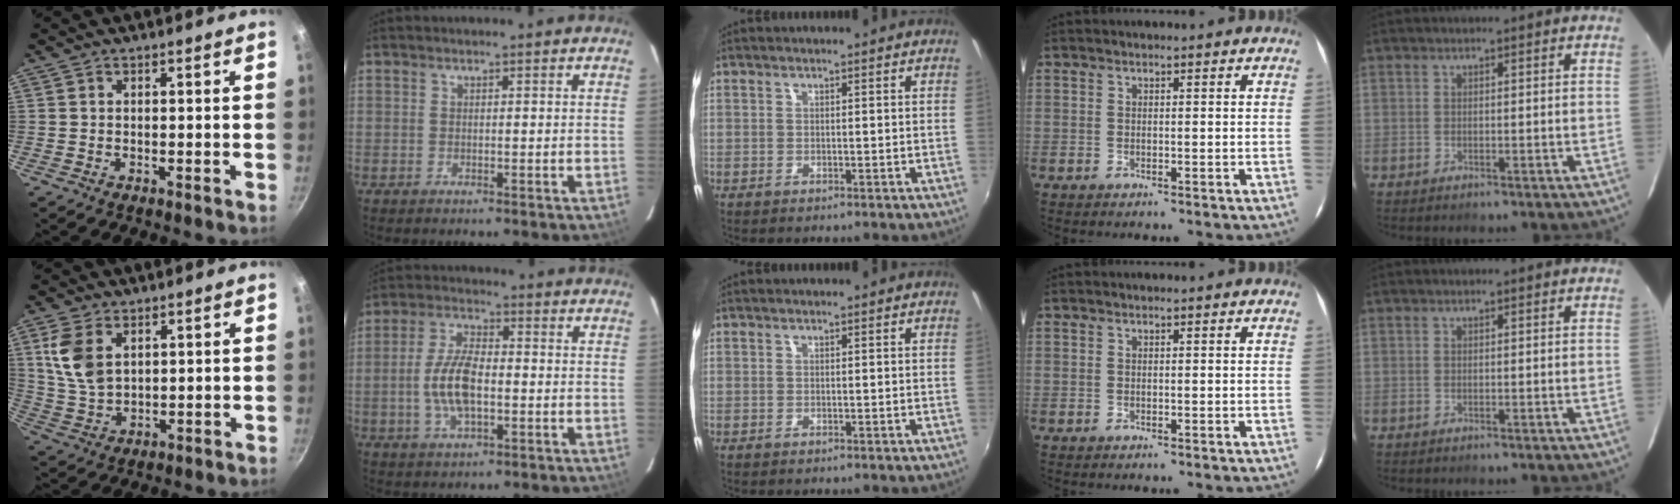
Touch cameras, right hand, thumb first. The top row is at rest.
{"thumb": {"total": 9.3, "force": [3.4, 5.8, 6.4], "torque": [-0.124, -0.017, 0.075]}, "index": {"total": 9.5, "force": [-1.7, 4.1, 8.3], "torque": [-0.172, 0.006, -0.031]}}